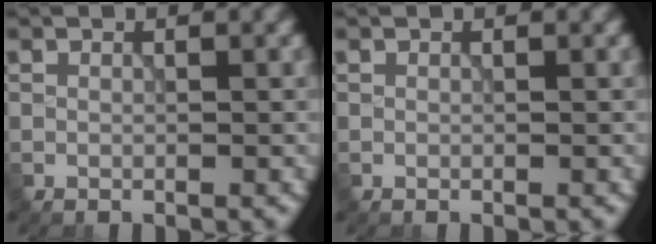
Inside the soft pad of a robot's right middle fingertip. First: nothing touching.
{"total": 0.0}